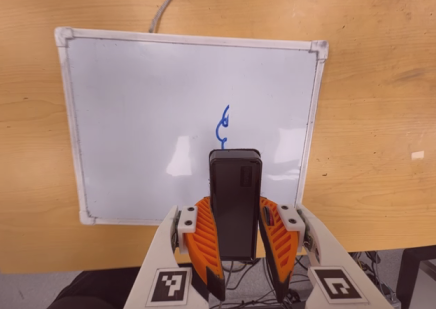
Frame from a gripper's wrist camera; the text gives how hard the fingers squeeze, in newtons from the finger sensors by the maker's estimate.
{"total": 9.4, "left": 7.0, "right": 11.8}